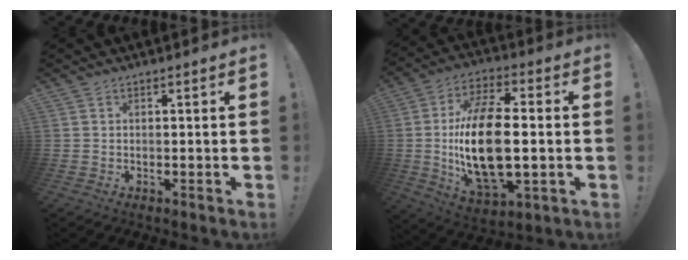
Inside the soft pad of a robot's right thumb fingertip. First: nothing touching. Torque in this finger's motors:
{"motor_torque": [0.80, 1.95, 2.02, -0.75, 0.69]}